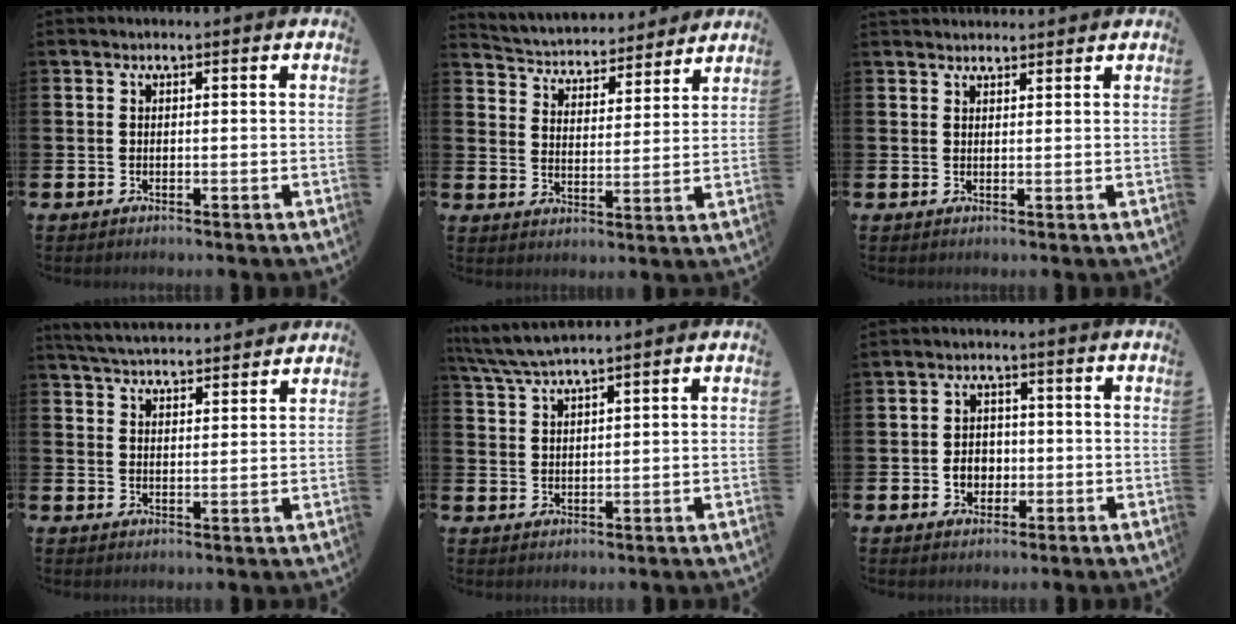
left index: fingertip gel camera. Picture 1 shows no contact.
{"total": 4.2, "force": [4.0, 1.4, 0.1], "torque": [-0.031, -0.038, 0.063]}
{"total": 1.9, "force": [1.9, 0.5, -0.1], "torque": [0.008, -0.009, 0.033]}
{"total": 4.9, "force": [4.9, 0.4, 0.4], "torque": [-0.029, -0.028, 0.088]}
{"total": 4.3, "force": [4.0, -0.1, 1.5], "torque": [-0.044, -0.013, 0.074]}
{"total": 3.3, "force": [-0.7, 2.7, 1.8], "torque": [-0.017, -0.003, -0.021]}